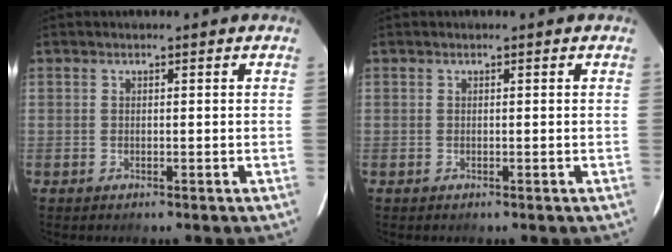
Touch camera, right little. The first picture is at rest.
{"total": 0.0}